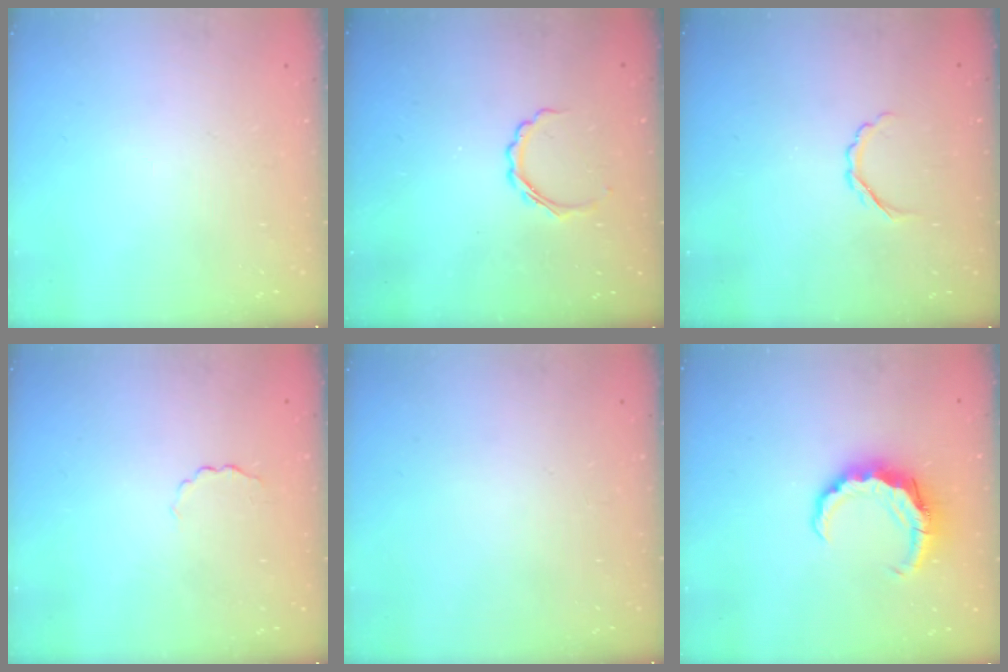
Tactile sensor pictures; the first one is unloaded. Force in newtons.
{"total": 4.1, "press": 4.0, "slide": 0.9}
{"total": 2.7, "press": 2.6, "slide": 0.7}
{"total": 2.0, "press": 1.9, "slide": 0.5}
{"total": 0.0}
{"total": 8.0, "press": 7.9, "slide": 1.0}